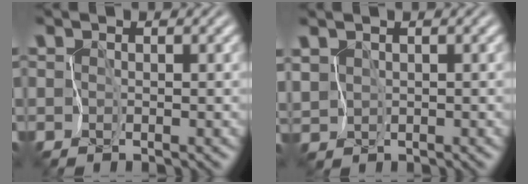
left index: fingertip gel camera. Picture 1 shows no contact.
{"total": 1.0, "force": [0.8, 0.7, -0.1], "torque": [-0.008, -0.001, 0.020]}